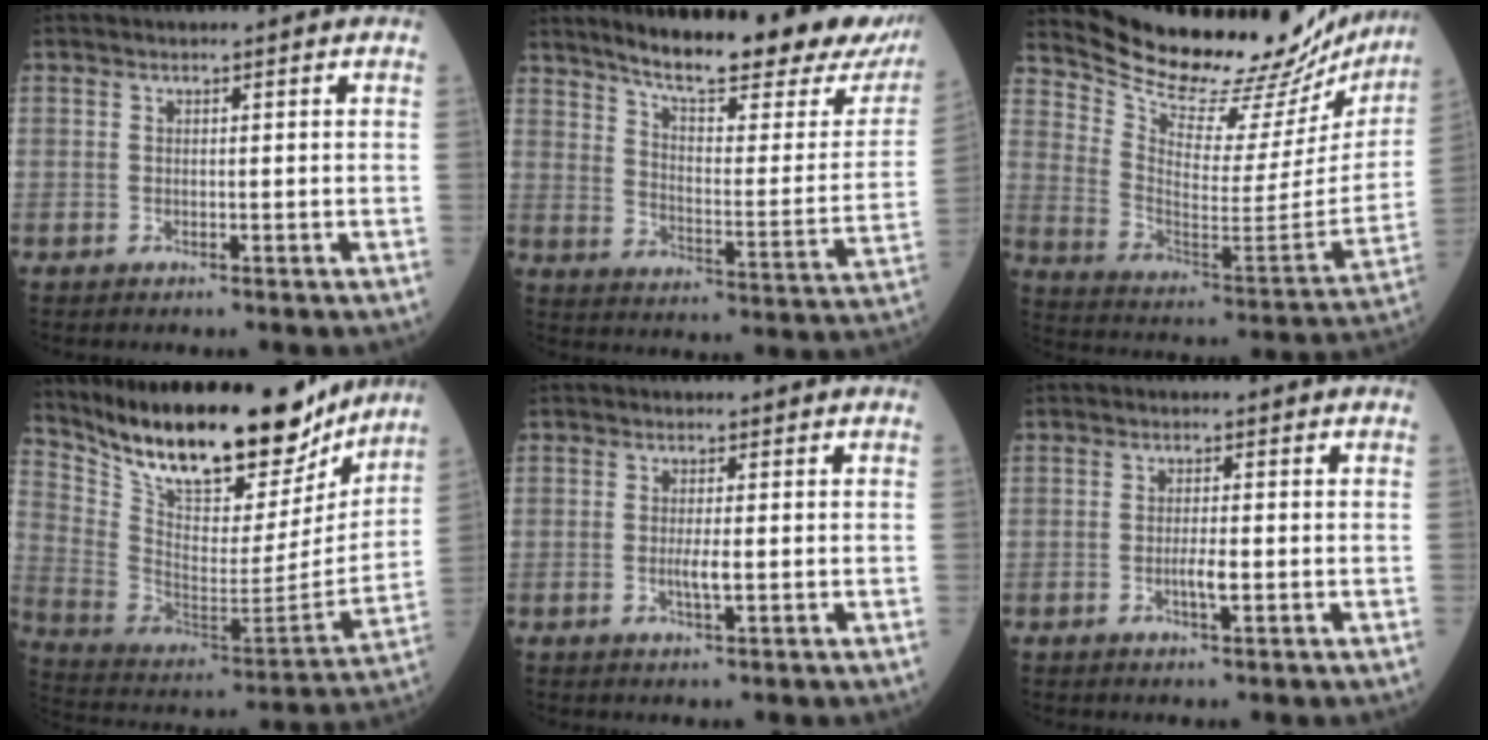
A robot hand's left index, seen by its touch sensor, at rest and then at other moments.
{"total": 25.5, "force": [21.2, 3.8, 13.7], "torque": [-0.195, -0.054, 0.275]}
{"total": 27.6, "force": [25.9, 5.0, 8.2], "torque": [-0.135, -0.105, 0.346]}
{"total": 24.8, "force": [20.6, 7.1, 11.8], "torque": [-0.203, -0.021, 0.323]}
{"total": 1.8, "force": [-0.2, 0.2, 1.8], "torque": [-0.032, -0.004, -0.003]}
{"total": 2.0, "force": [-0.6, 0.2, 1.8], "torque": [-0.029, -0.002, -0.009]}